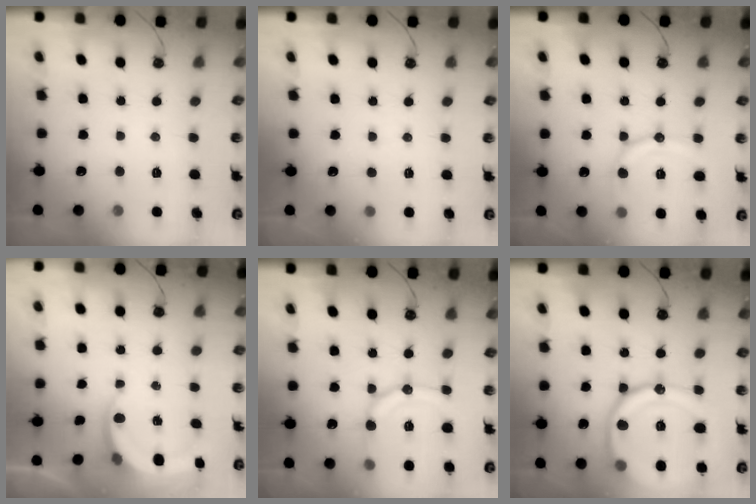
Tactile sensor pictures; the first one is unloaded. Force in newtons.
{"total": 2.8, "press": 2.8, "slide": 0.3}
{"total": 12.4, "press": 12.4, "slide": 1.3}
{"total": 4.5, "press": 4.5, "slide": 0.1}
{"total": 13.9, "press": 13.6, "slide": 2.9}
{"total": 21.9, "press": 21.7, "slide": 2.5}